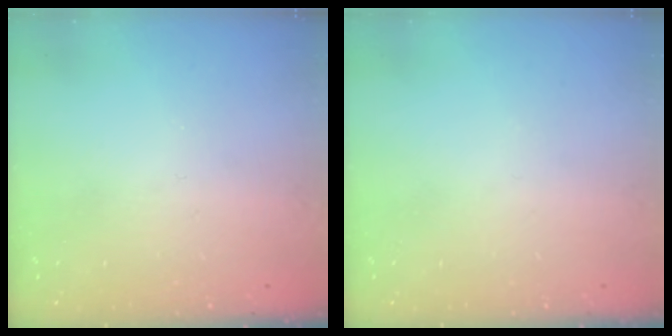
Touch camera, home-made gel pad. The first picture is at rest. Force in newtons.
{"total": 0.0}